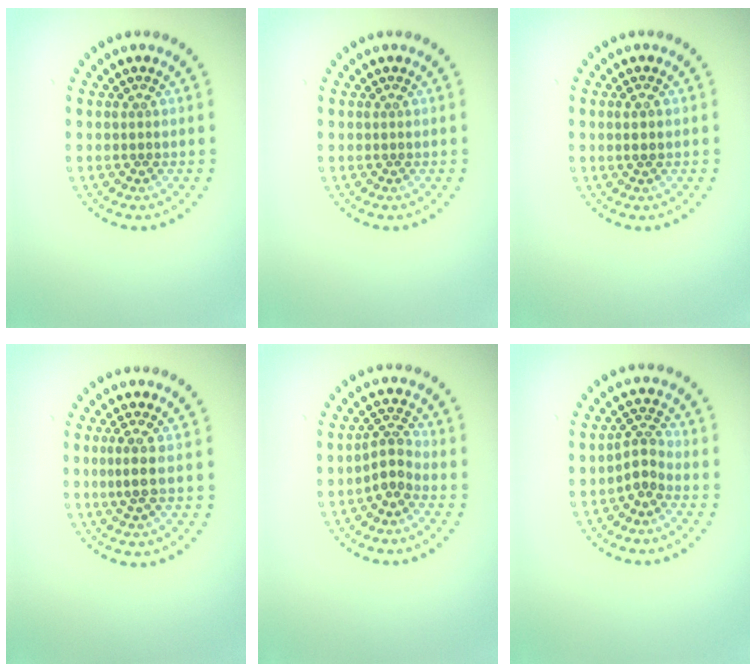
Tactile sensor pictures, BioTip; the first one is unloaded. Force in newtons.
{"total": 0.0}
{"total": 1.1, "press": 1.0, "slide": 0.5}
{"total": 2.0, "press": 1.4, "slide": 1.5}
{"total": 2.2, "press": 1.6, "slide": 1.6}
{"total": 2.1, "press": 1.5, "slide": 1.5}